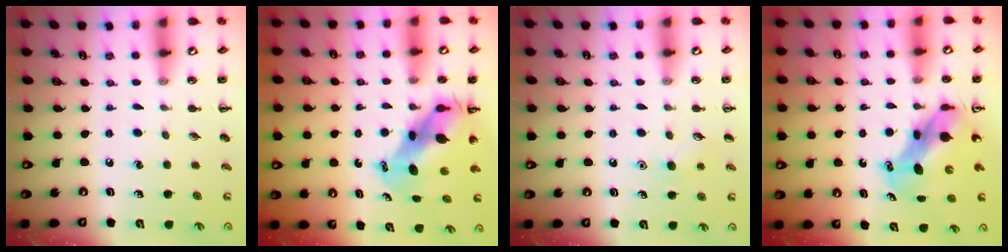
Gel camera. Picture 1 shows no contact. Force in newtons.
{"total": 8.4, "press": 8.0, "slide": 2.4}
{"total": 6.2, "press": 6.1, "slide": 1.4}
{"total": 6.8, "press": 6.6, "slide": 1.7}